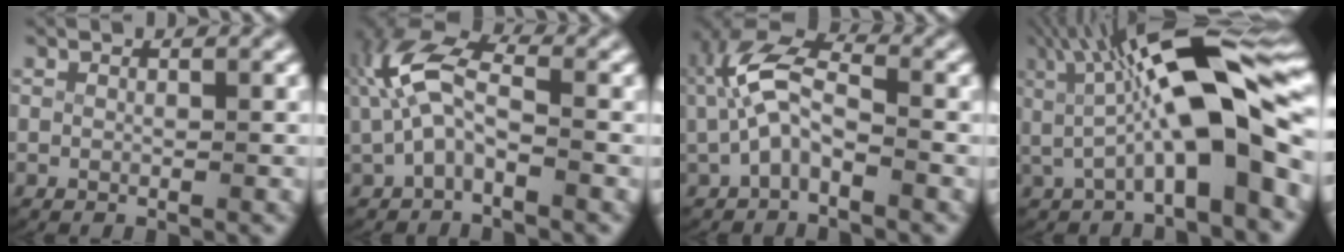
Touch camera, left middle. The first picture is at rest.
{"total": 6.1, "force": [0.3, 4.1, 4.6], "torque": [-0.108, -0.008, 0.001]}
{"total": 6.2, "force": [0.2, 4.2, 4.5], "torque": [-0.100, -0.009, -0.003]}
{"total": 11.1, "force": [1.4, 3.7, 10.4], "torque": [-0.164, 0.023, 0.021]}